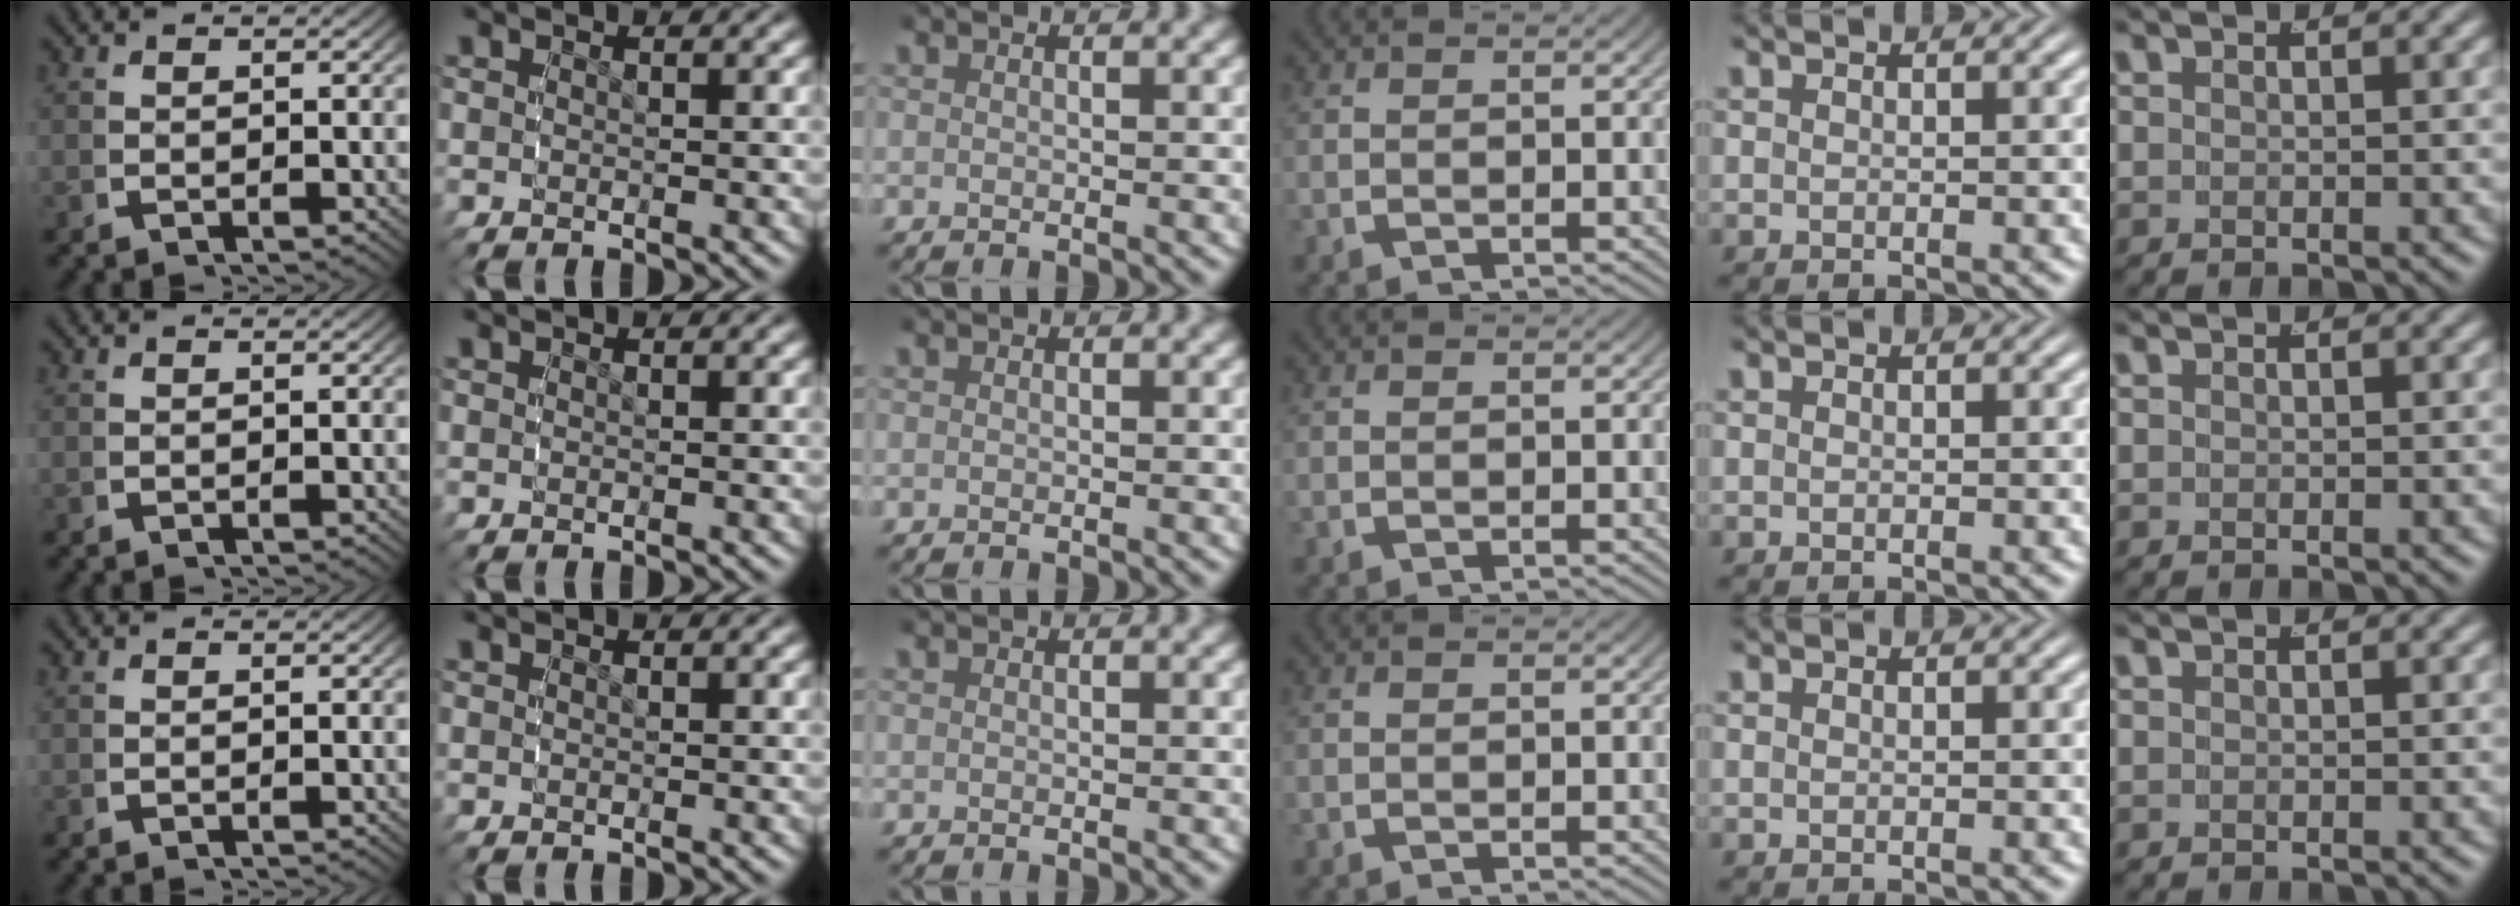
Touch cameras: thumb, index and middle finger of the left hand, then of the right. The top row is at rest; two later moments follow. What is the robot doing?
{"motion": "reach", "object": "stress ball aka squeeze ball"}